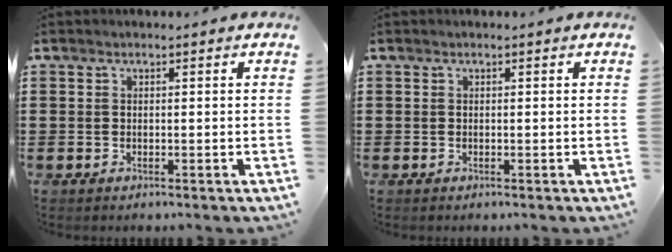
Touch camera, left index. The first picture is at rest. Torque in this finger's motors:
{"motor_torque": [-0.01, 0.00, 0.00, 0.00]}